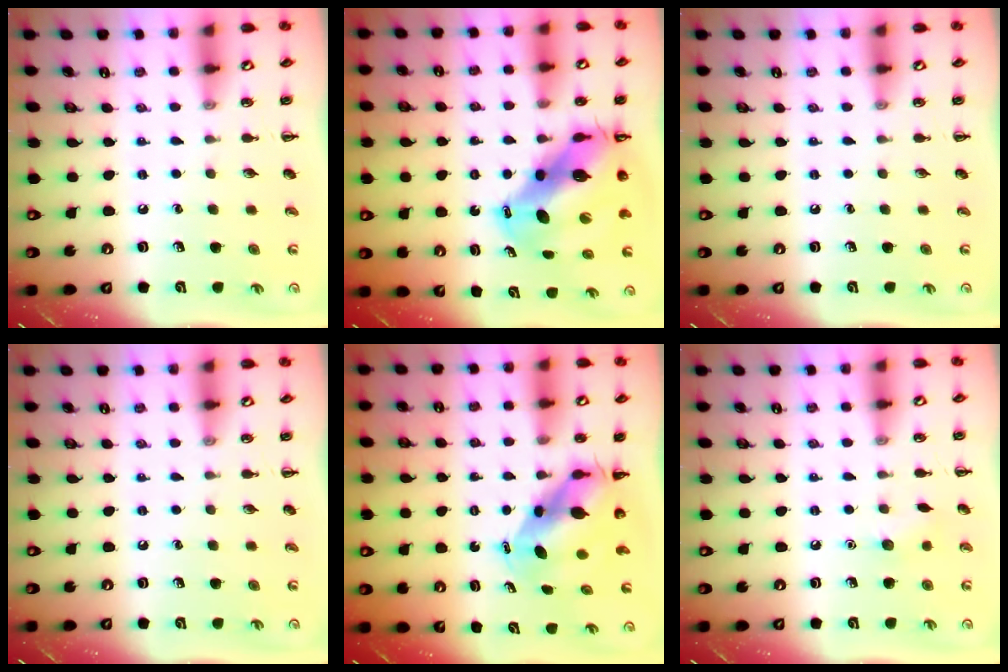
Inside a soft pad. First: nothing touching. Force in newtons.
{"total": 13.6, "press": 12.9, "slide": 4.1}
{"total": 0.0}
{"total": 0.0}
{"total": 6.4, "press": 6.2, "slide": 1.8}
{"total": 5.7, "press": 5.6, "slide": 1.1}